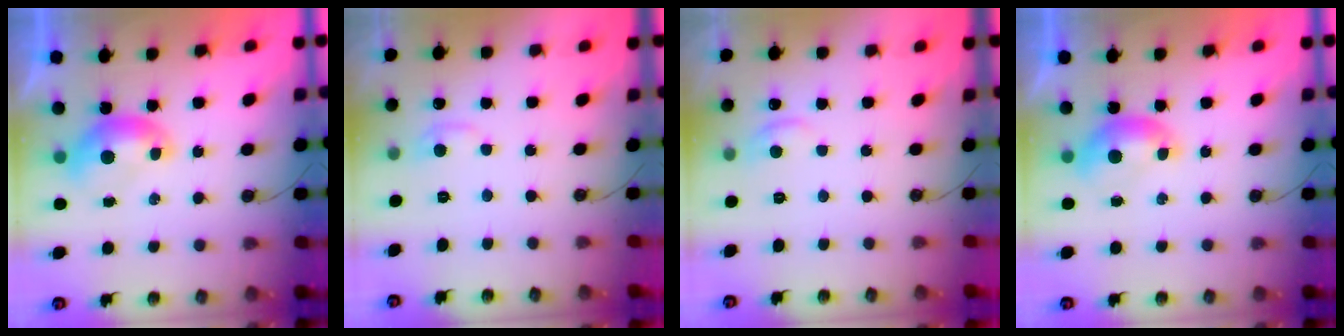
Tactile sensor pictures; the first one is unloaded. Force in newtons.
{"total": 1.0, "press": 0.4, "slide": 0.9}
{"total": 2.1, "press": 2.0, "slide": 0.8}
{"total": 0.7, "press": 0.6, "slide": 0.3}